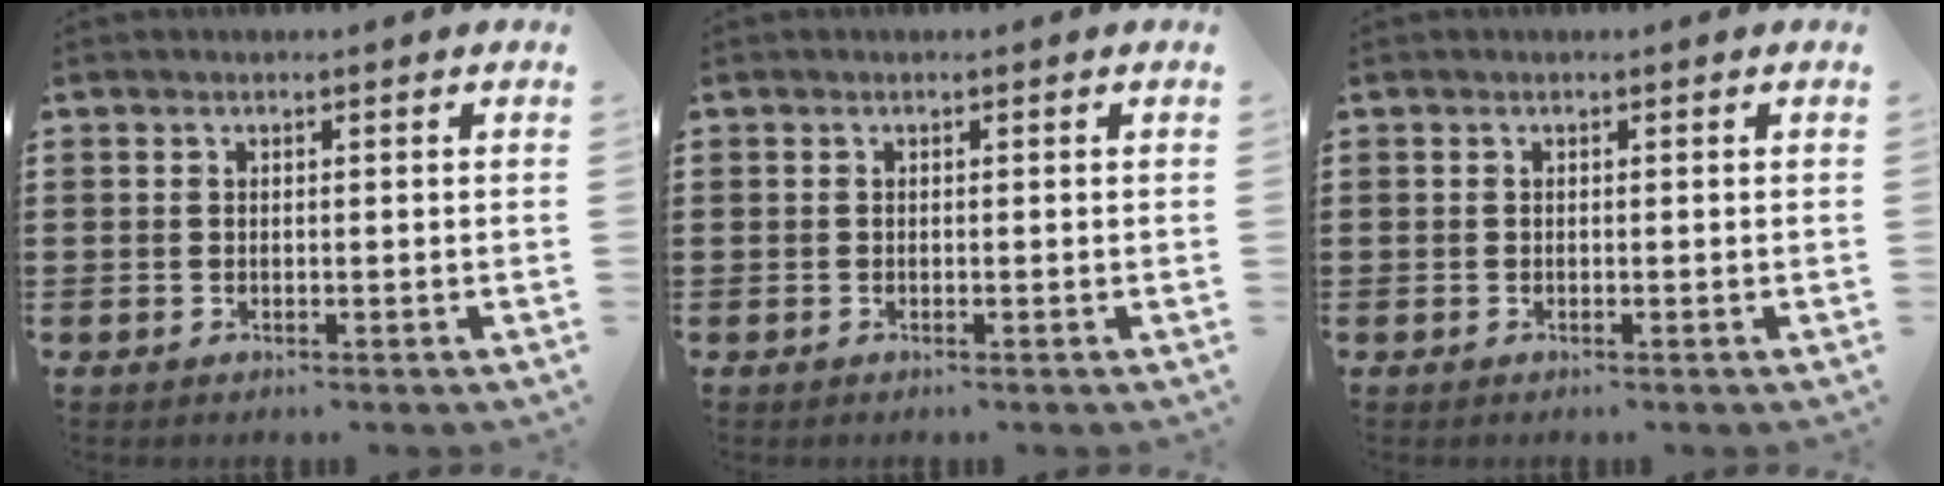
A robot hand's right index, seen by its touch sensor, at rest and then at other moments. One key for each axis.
{"total": 0.0}
{"total": 0.0}